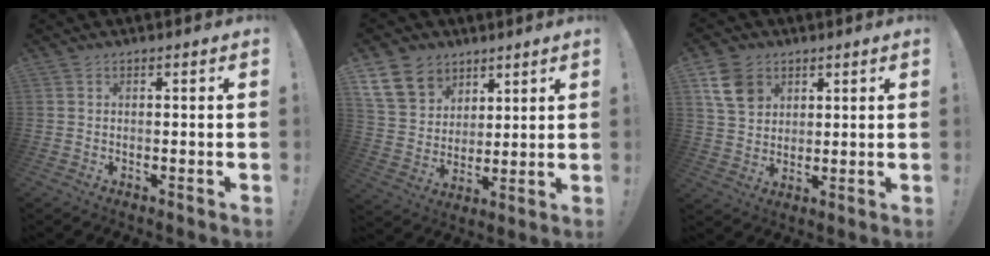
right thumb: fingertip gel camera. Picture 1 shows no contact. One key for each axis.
{"total": 13.2, "fx": 7.6, "fy": 9.9, "fz": 4.4, "tx": -0.074, "ty": -0.043, "tz": 0.156}
{"total": 10.8, "fx": 5.1, "fy": 8.2, "fz": 4.7, "tx": -0.070, "ty": -0.015, "tz": 0.104}